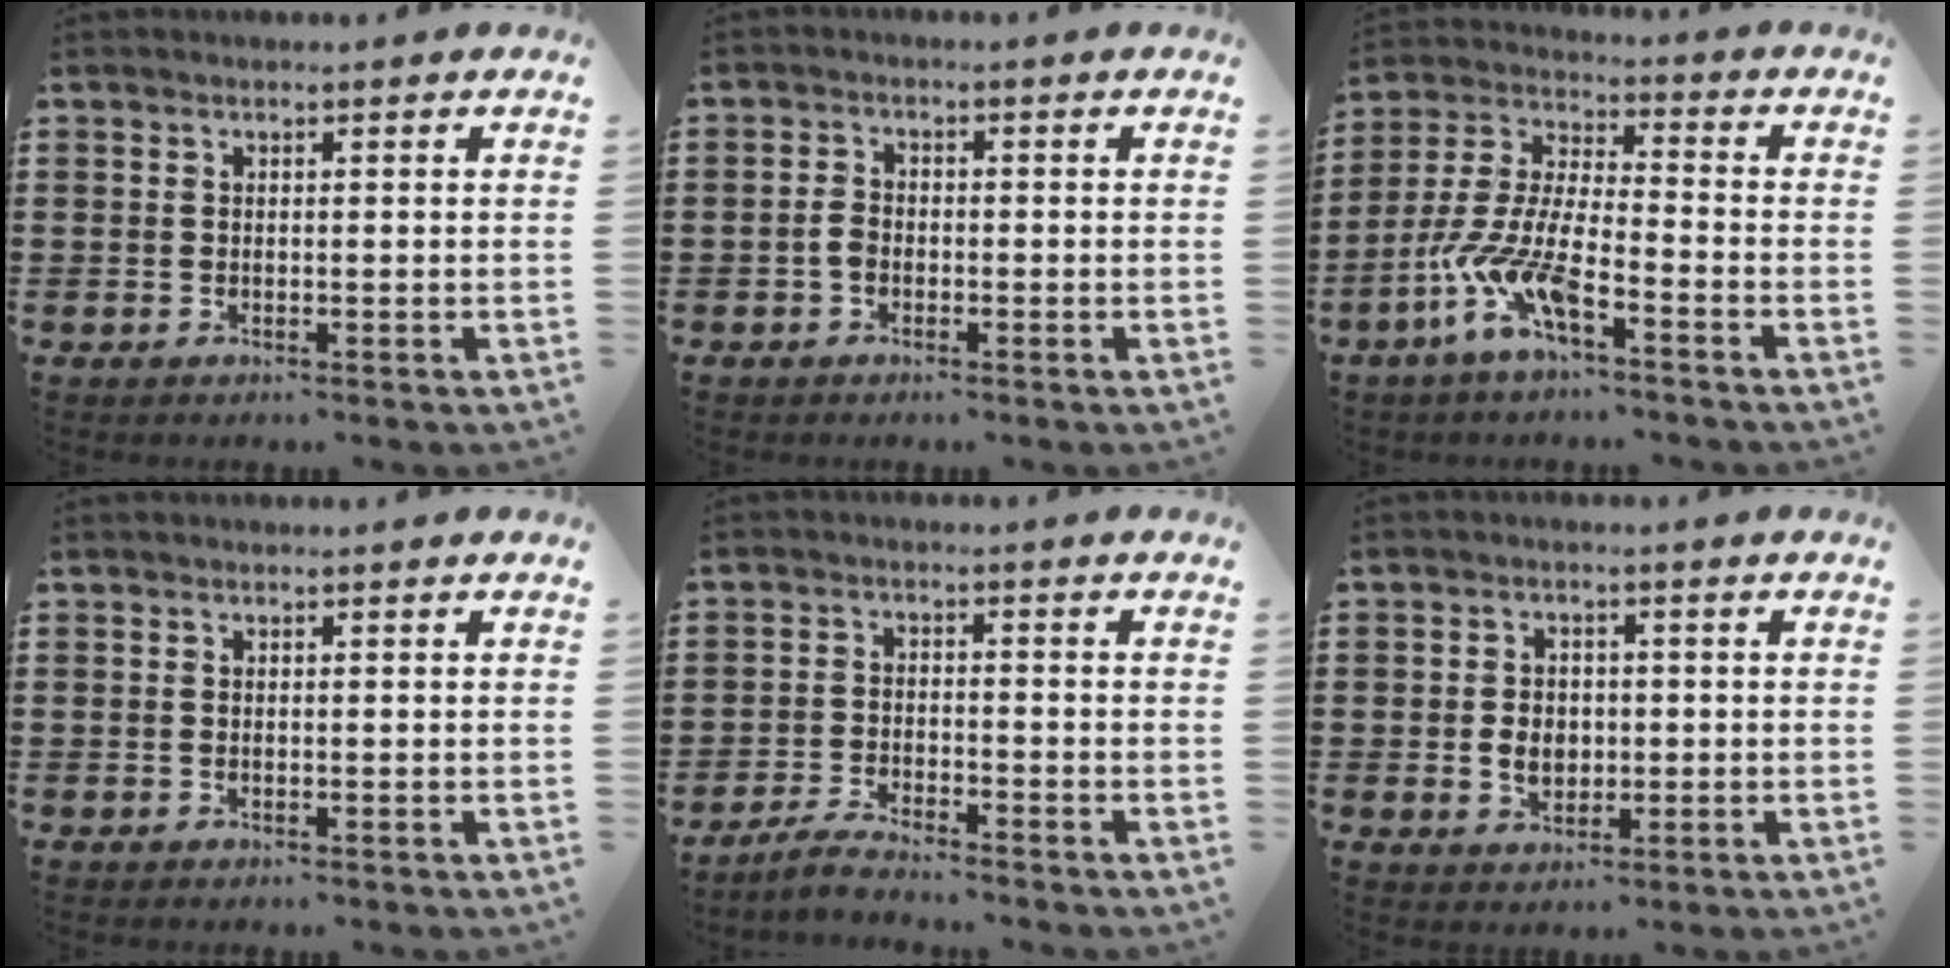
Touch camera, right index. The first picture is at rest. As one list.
[{"total": 2.1, "force": [-0.7, 1.4, 1.4], "torque": [-0.037, 0.000, -0.016]}, {"total": 9.1, "force": [-6.0, 1.6, 6.6], "torque": [-0.185, -0.030, -0.129]}, {"total": 0.0}, {"total": 3.1, "force": [-3.0, 0.0, 0.6], "torque": [-0.021, 0.004, -0.063]}, {"total": 4.0, "force": [-0.5, 3.1, 2.5], "torque": [-0.047, 0.004, -0.013]}]